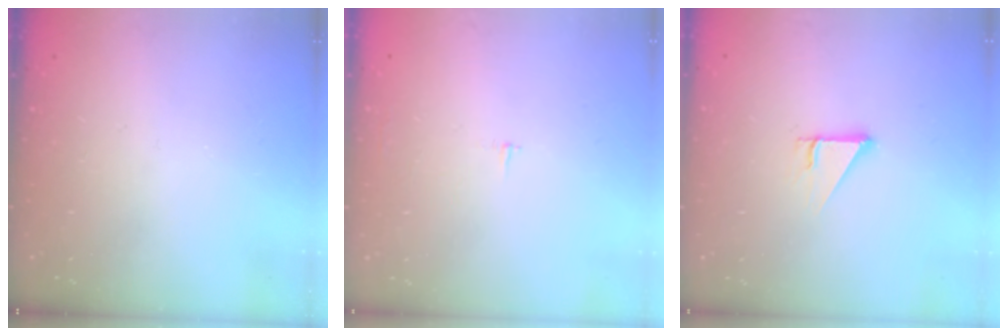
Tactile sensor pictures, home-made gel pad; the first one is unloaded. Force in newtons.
{"total": 2.1, "press": 2.1, "slide": 0.2}
{"total": 2.5, "press": 2.5, "slide": 0.1}